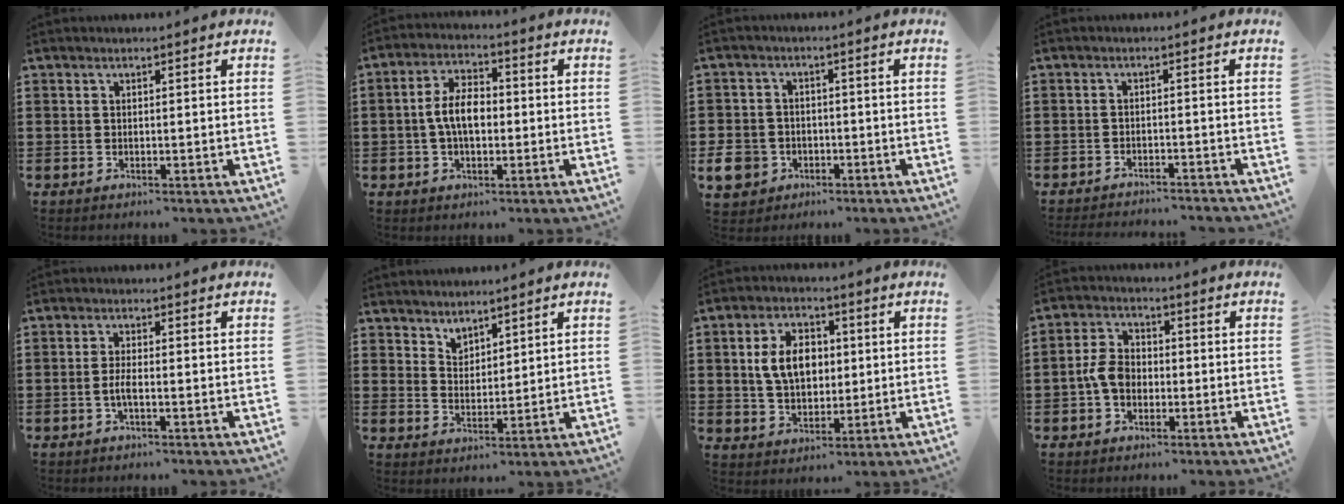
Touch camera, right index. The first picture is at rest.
{"total": 6.4, "force": [-0.3, 3.2, 5.5], "torque": [-0.113, 0.004, -0.009]}
{"total": 5.6, "force": [-2.2, 4.6, 2.1], "torque": [-0.073, 0.003, -0.045]}
{"total": 2.0, "force": [-2.0, -0.3, 0.1], "torque": [-0.005, 0.000, -0.041]}
{"total": 2.4, "force": [-0.8, 0.5, 2.2], "torque": [-0.056, -0.004, -0.018]}
{"total": 3.1, "force": [3.0, 0.8, -0.4], "torque": [-0.002, -0.004, 0.059]}
{"total": 7.6, "force": [1.2, 5.1, 5.5], "torque": [-0.125, 0.010, 0.015]}
{"total": 5.2, "force": [-1.3, 3.6, 3.5], "torque": [-0.087, 0.002, -0.030]}